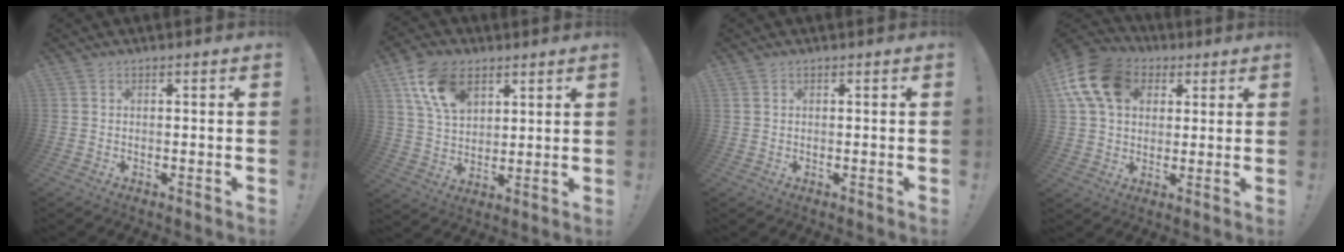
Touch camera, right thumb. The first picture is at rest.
{"total": 14.2, "force": [7.2, 9.2, 8.0], "torque": [-0.136, -0.018, 0.142]}
{"total": 1.0, "force": [0.6, 0.6, 0.4], "torque": [-0.010, 0.003, 0.012]}
{"total": 16.4, "force": [5.6, 12.2, 9.5], "torque": [-0.165, -0.011, 0.108]}